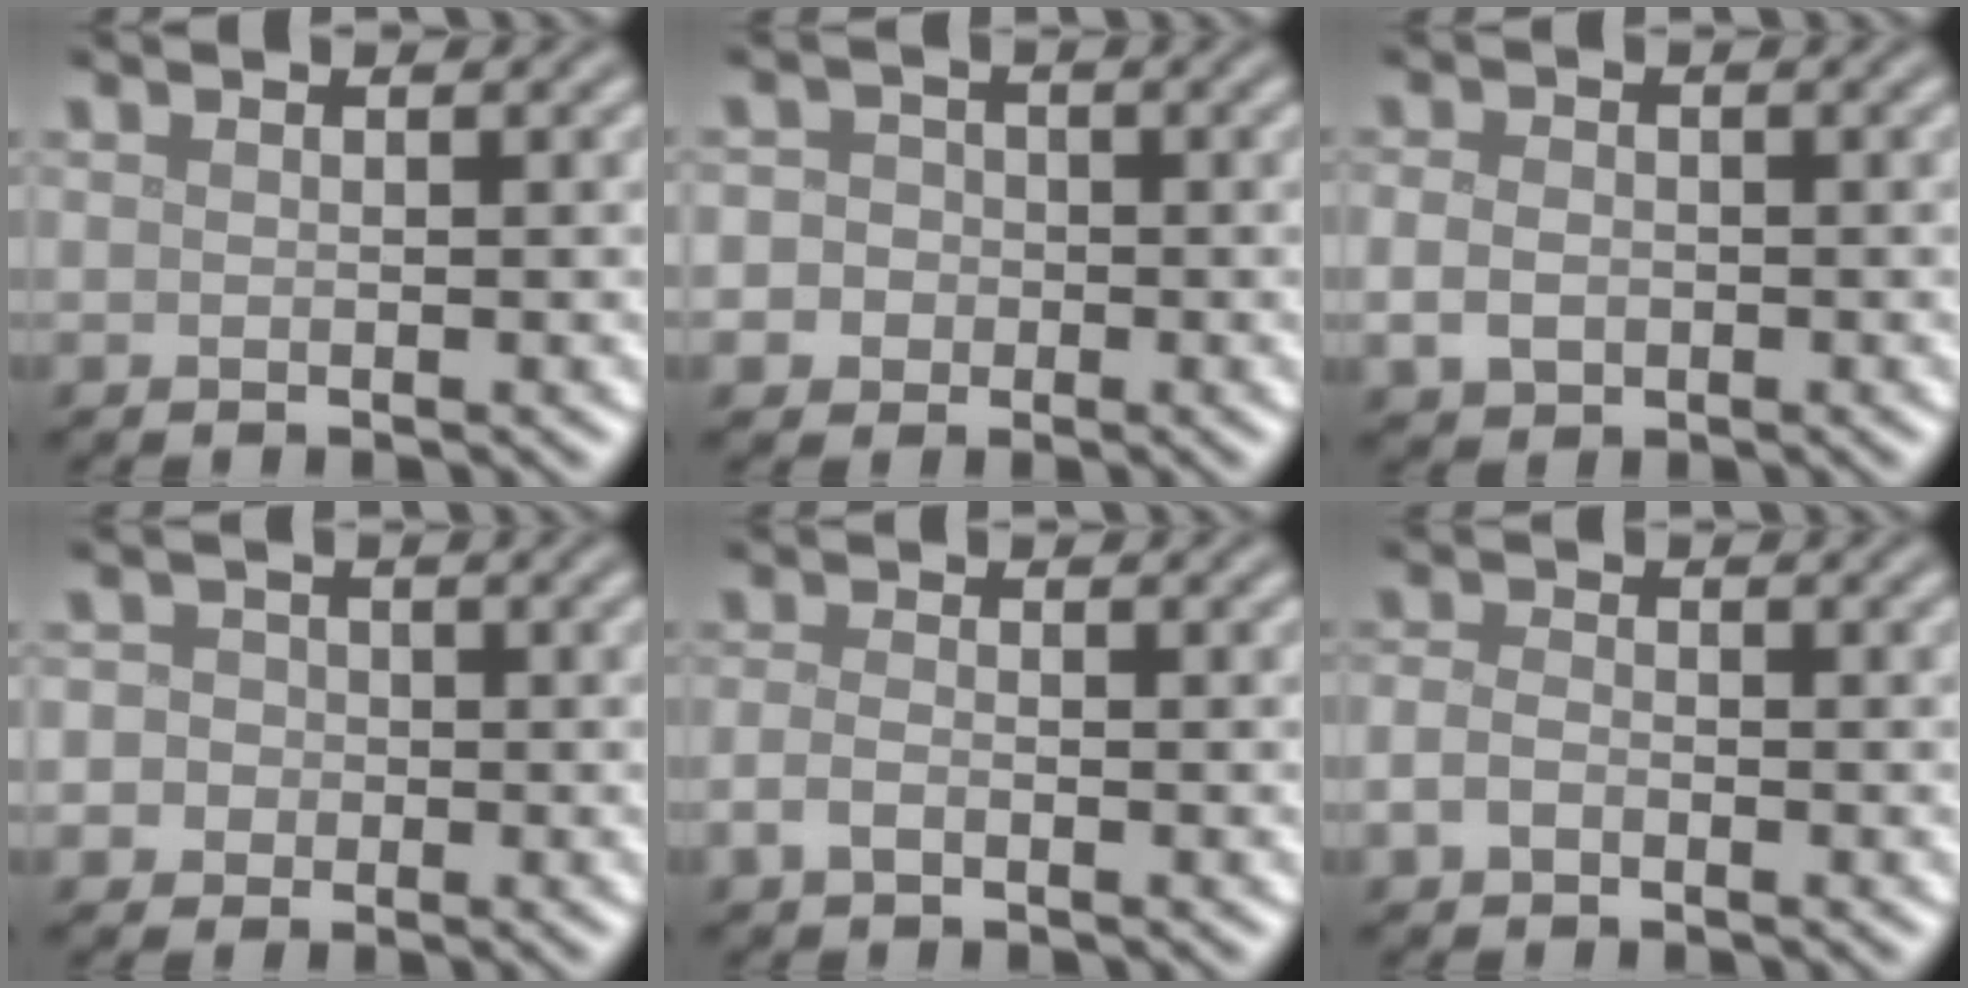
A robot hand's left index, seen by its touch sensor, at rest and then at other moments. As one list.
[{"total": 4.4, "force": [-0.7, 4.1, 1.3], "torque": [0.008, 0.018, -0.043]}, {"total": 2.4, "force": [-0.4, 1.9, 1.4], "torque": [-0.029, -0.002, -0.013]}, {"total": 3.8, "force": [-0.2, 3.6, 1.2], "torque": [0.010, 0.025, -0.034]}, {"total": 1.5, "force": [-0.8, 0.7, 1.1], "torque": [-0.025, 0.000, -0.019]}, {"total": 1.6, "force": [-0.7, 1.1, 1.0], "torque": [-0.022, 0.001, -0.020]}]